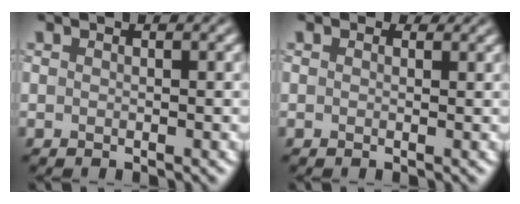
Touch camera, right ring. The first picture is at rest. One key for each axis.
{"total": 0.7, "fx": 0.4, "fy": 0.5, "fz": 0.3, "tx": -0.003, "ty": -0.005, "tz": -0.001}